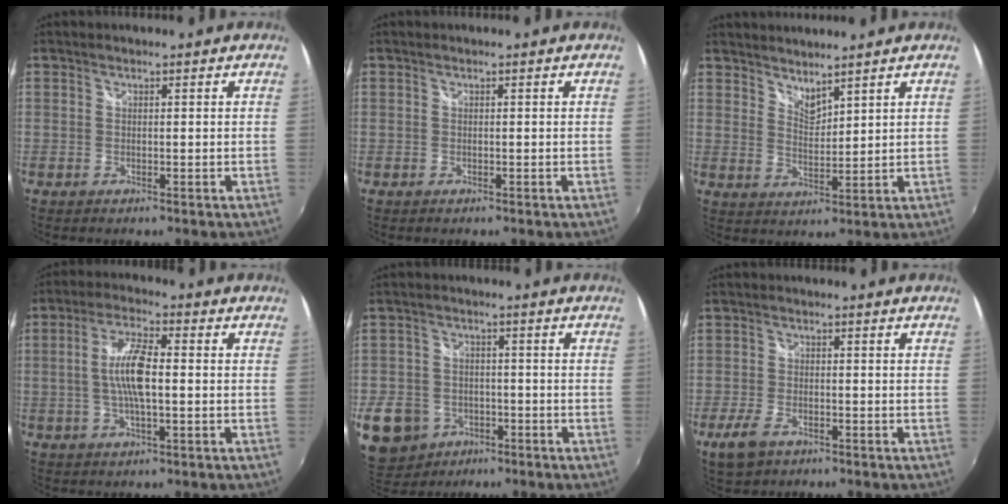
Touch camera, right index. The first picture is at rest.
{"total": 0.0}
{"total": 4.2, "force": [3.9, 0.8, 1.3], "torque": [-0.017, -0.005, 0.068]}
{"total": 8.4, "force": [-0.4, 2.1, 8.1], "torque": [-0.159, 0.004, -0.008]}
{"total": 12.4, "force": [-5.7, 9.8, 4.9], "torque": [-0.153, -0.003, -0.084]}
{"total": 5.8, "force": [-3.5, 3.1, 3.4], "torque": [-0.094, -0.012, -0.062]}